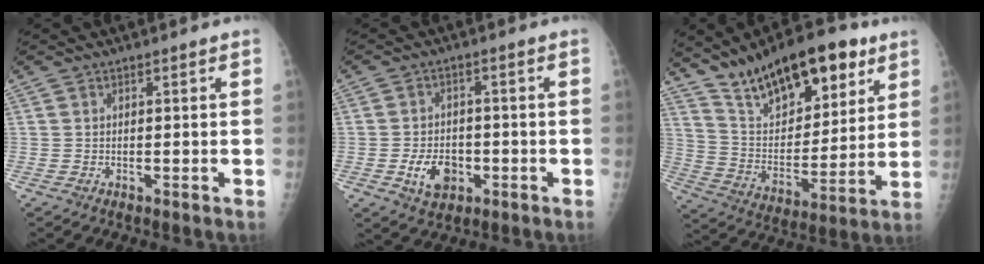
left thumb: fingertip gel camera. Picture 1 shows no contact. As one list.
[{"total": 6.8, "force": [-2.4, 4.7, 4.3], "torque": [-0.057, 0.012, -0.035]}, {"total": 21.5, "force": [13.8, 9.3, 13.6], "torque": [-0.176, -0.054, 0.238]}]